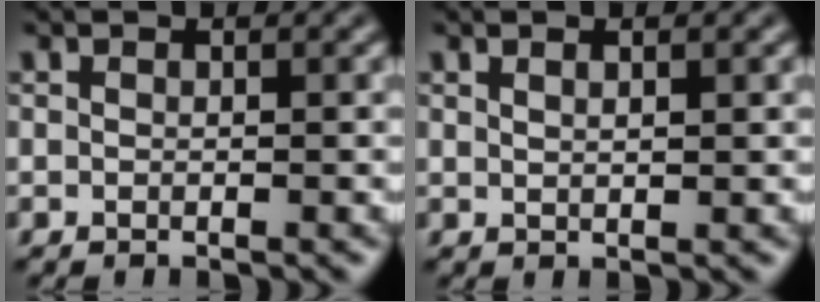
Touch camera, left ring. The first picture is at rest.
{"total": 1.2, "force": [0.9, 0.2, 0.8], "torque": [-0.012, 0.001, 0.015]}